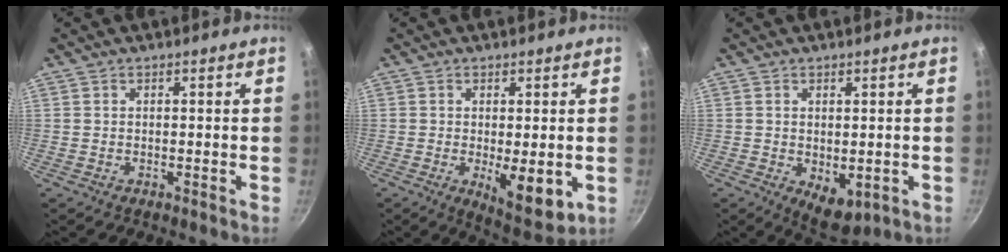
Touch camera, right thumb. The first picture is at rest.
{"total": 8.6, "force": [-1.8, 3.2, 7.8], "torque": [-0.105, -0.023, -0.018]}
{"total": 6.2, "force": [-1.5, 3.5, 4.9], "torque": [-0.059, -0.009, -0.007]}